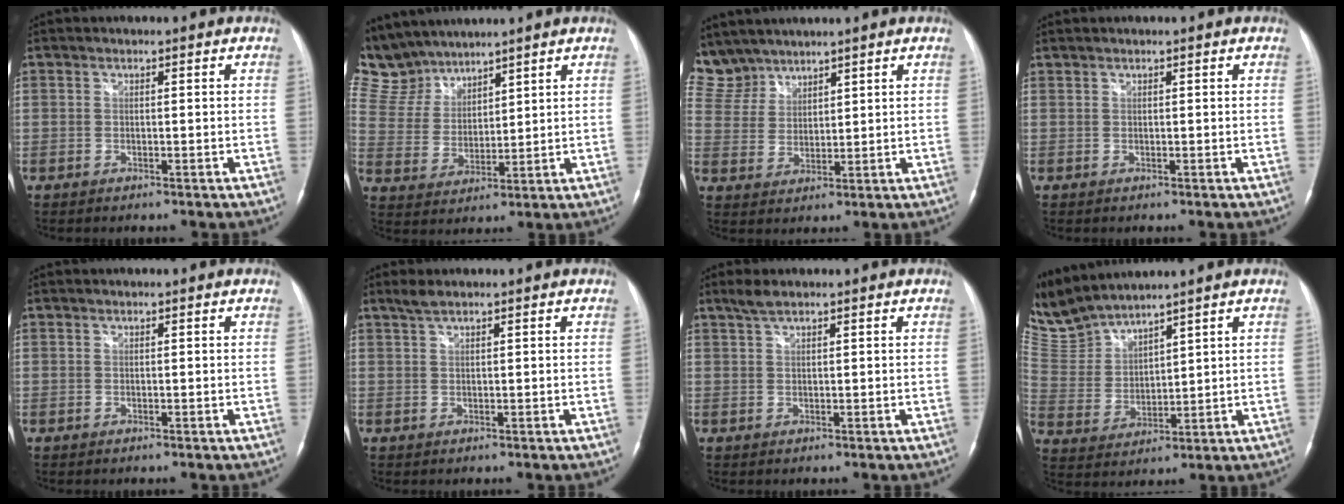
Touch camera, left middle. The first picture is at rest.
{"total": 10.5, "force": [9.7, 3.7, 1.2], "torque": [-0.046, 0.017, 0.212]}
{"total": 8.2, "force": [7.3, 3.6, 0.1], "torque": [-0.012, 0.011, 0.162]}
{"total": 0.0}
{"total": 0.0}
{"total": 1.8, "force": [1.4, 0.2, 1.0], "torque": [-0.028, 0.009, 0.032]}
{"total": 2.2, "force": [1.7, 0.4, 1.3], "torque": [-0.034, 0.009, 0.037]}
{"total": 10.6, "force": [10.4, 0.5, 2.1], "torque": [-0.074, 0.010, 0.232]}